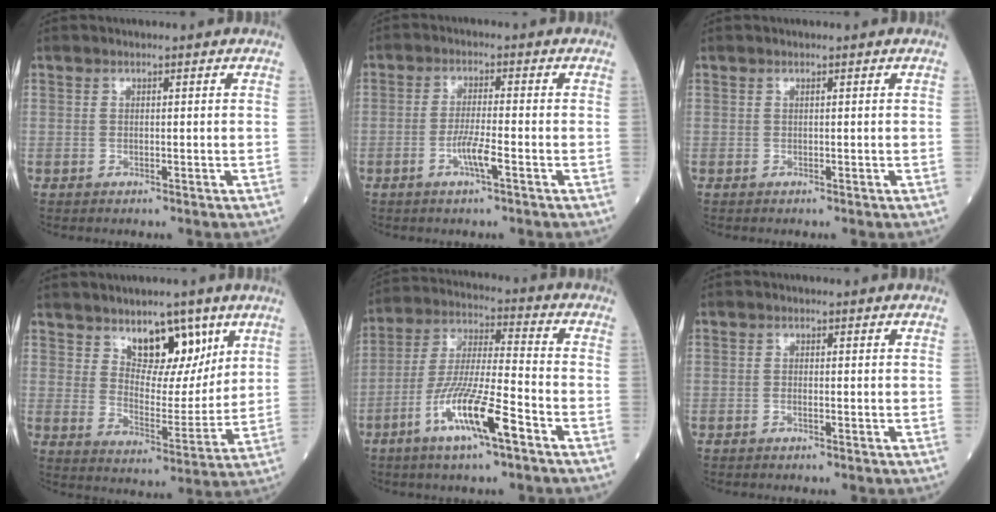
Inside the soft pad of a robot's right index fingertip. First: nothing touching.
{"total": 4.2, "force": [-1.8, 0.0, 3.8], "torque": [-0.076, -0.005, -0.036]}
{"total": 0.0}
{"total": 9.5, "force": [5.8, 4.3, 6.1], "torque": [-0.088, -0.006, 0.103]}
{"total": 13.0, "force": [-6.3, 1.1, 11.3], "torque": [-0.223, -0.014, -0.121]}
{"total": 0.7, "force": [-0.3, 0.2, 0.6], "torque": [-0.014, 0.000, -0.005]}